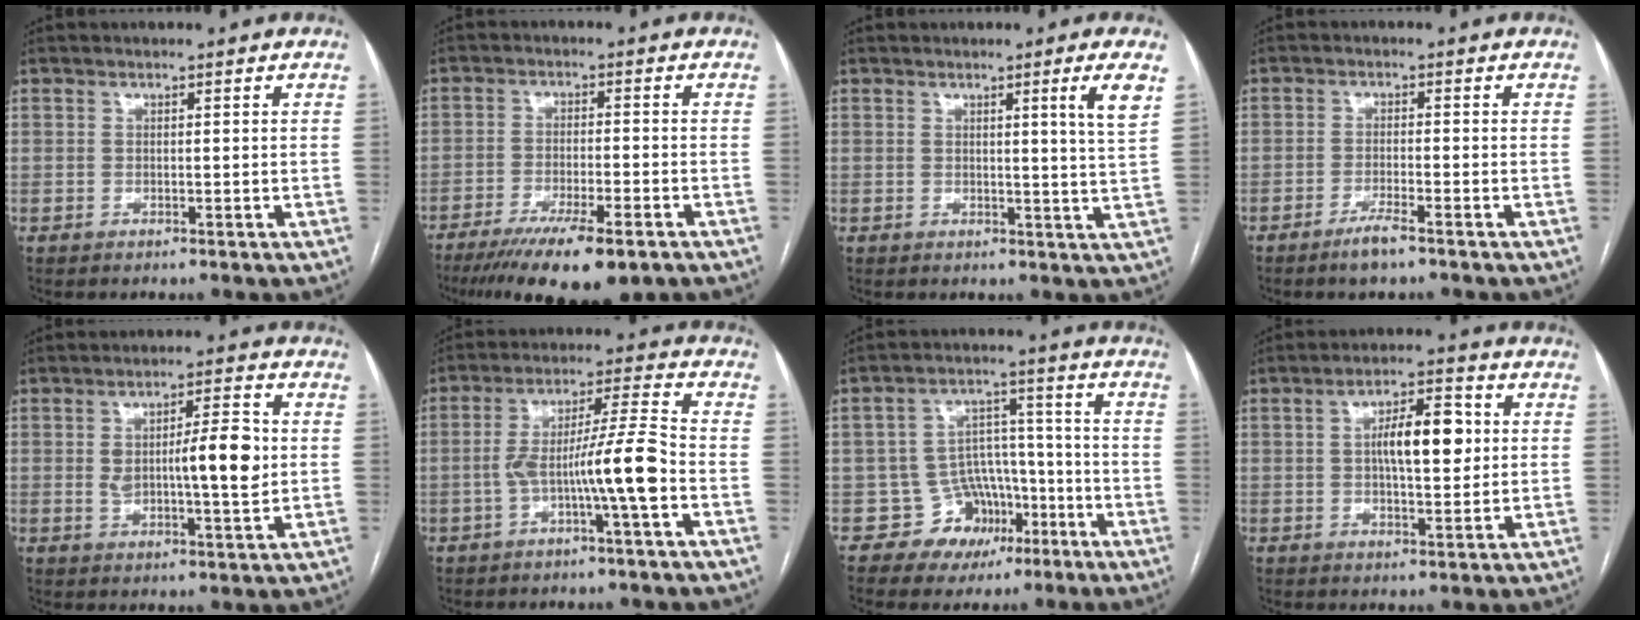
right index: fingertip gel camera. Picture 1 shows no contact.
{"total": 13.6, "force": [-9.5, 2.3, 9.5], "torque": [-0.145, -0.030, -0.147]}
{"total": 4.3, "force": [1.8, -1.3, 3.6], "torque": [-0.051, -0.018, 0.027]}
{"total": 3.3, "force": [-2.4, 0.1, 2.3], "torque": [-0.049, -0.006, -0.042]}
{"total": 9.6, "force": [0.7, 2.4, 9.3], "torque": [-0.145, 0.012, 0.018]}
{"total": 9.8, "force": [-2.9, -0.4, 9.4], "torque": [-0.169, 0.021, -0.047]}
{"total": 8.2, "force": [-4.1, 7.1, 1.0], "torque": [0.004, 0.043, -0.049]}
{"total": 8.7, "force": [1.2, 2.8, 8.1], "torque": [-0.135, 0.018, 0.019]}